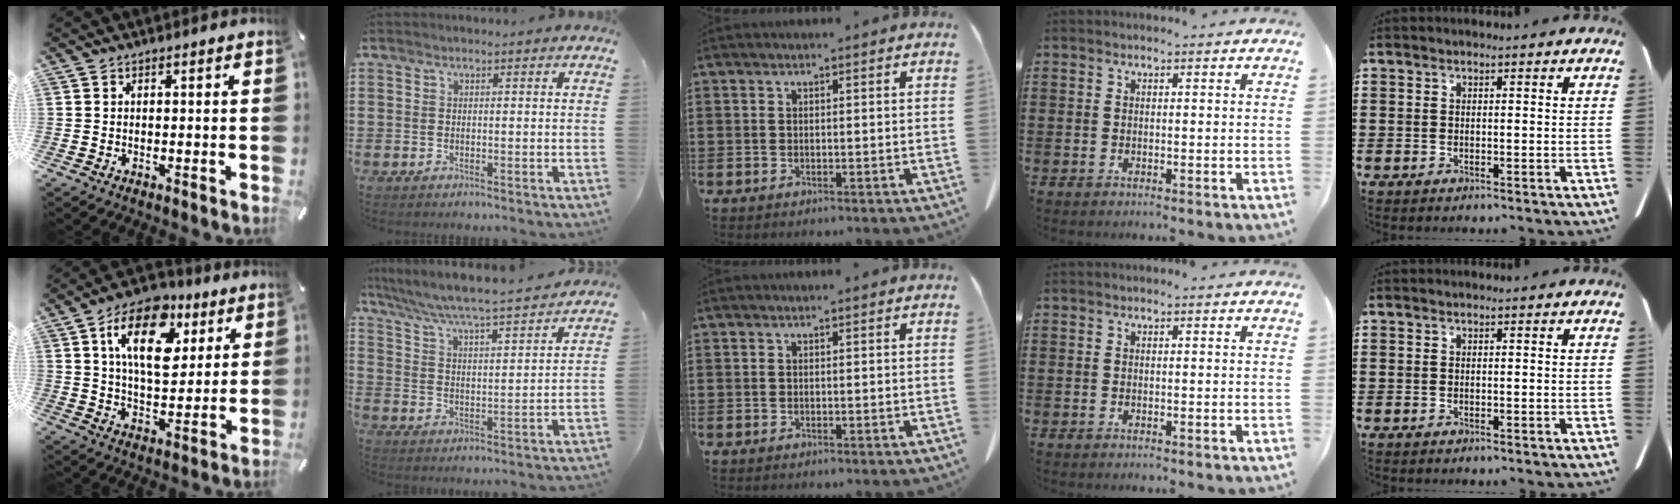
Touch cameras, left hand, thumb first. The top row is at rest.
{"thumb": {"total": 16.4, "force": [7.3, 9.6, 11.1], "torque": [-0.171, -0.017, 0.125]}, "index": {"total": 4.9, "force": [4.6, -0.4, 1.7], "torque": [-0.056, -0.037, 0.068]}}